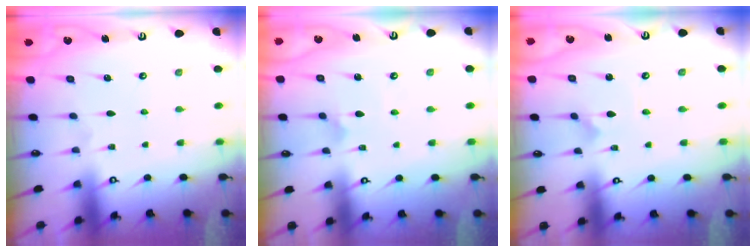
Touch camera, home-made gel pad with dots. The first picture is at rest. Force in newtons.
{"total": 2.6, "press": 2.6, "slide": 0.3}
{"total": 1.0, "press": 1.0, "slide": 0.0}